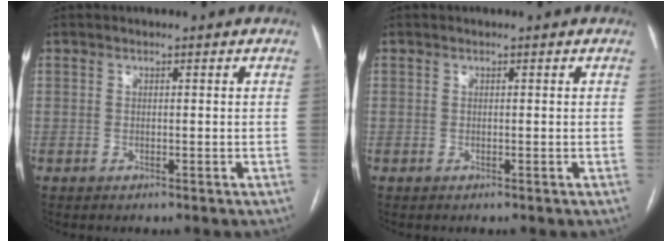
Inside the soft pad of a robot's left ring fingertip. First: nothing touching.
{"total": 0.0}